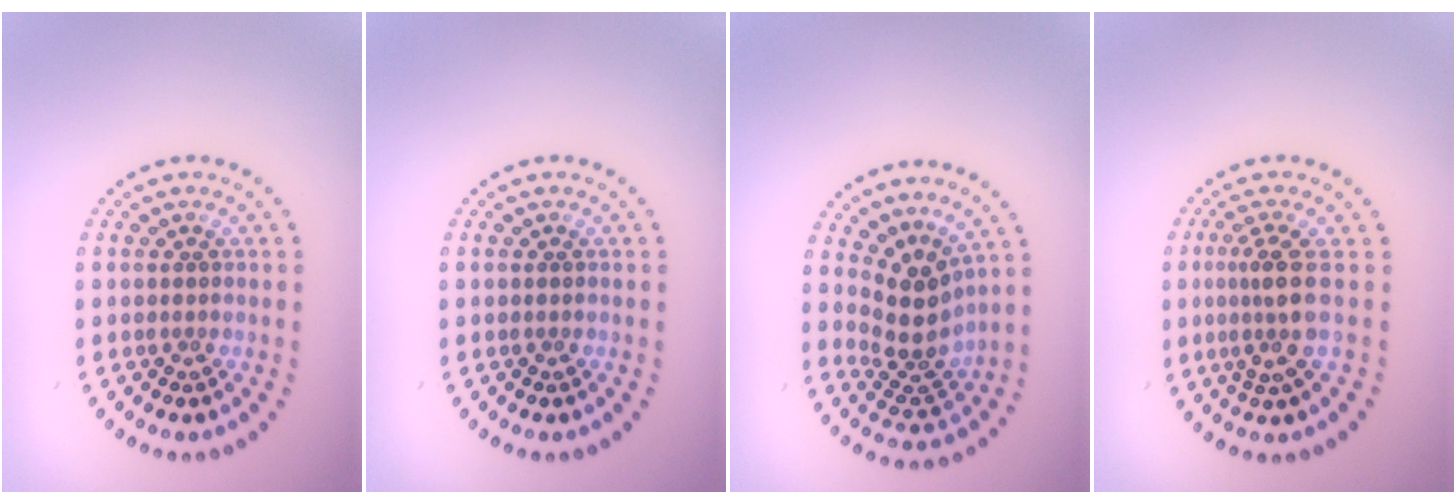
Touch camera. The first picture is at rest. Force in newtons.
{"total": 0.0}
{"total": 3.7, "press": 2.7, "slide": 2.6}
{"total": 3.1, "press": 2.2, "slide": 2.2}